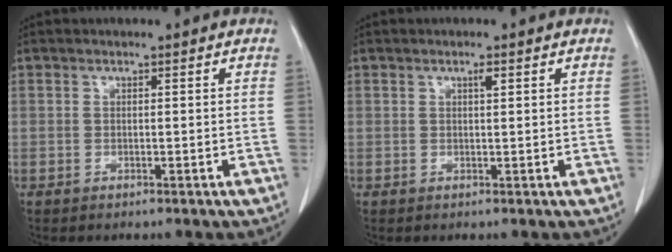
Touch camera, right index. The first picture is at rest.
{"total": 0.9, "force": [0.5, 0.1, 0.8], "torque": [-0.016, 0.000, 0.008]}